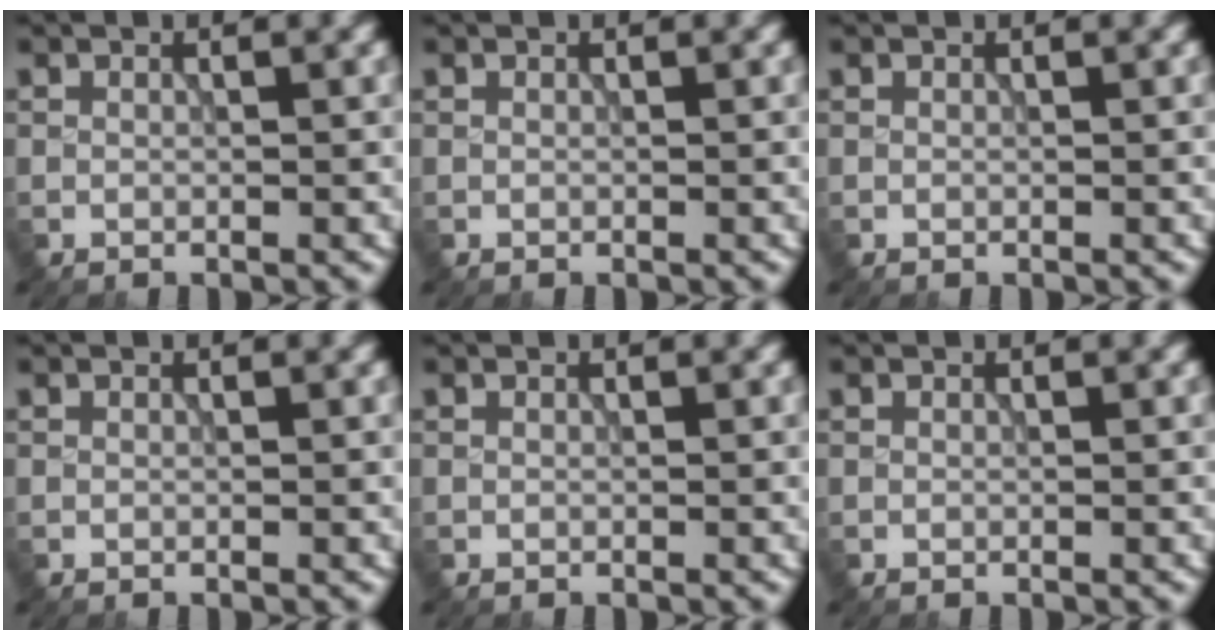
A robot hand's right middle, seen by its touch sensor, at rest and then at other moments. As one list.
[{"total": 0.0}, {"total": 0.0}, {"total": 0.0}, {"total": 0.0}, {"total": 0.0}]